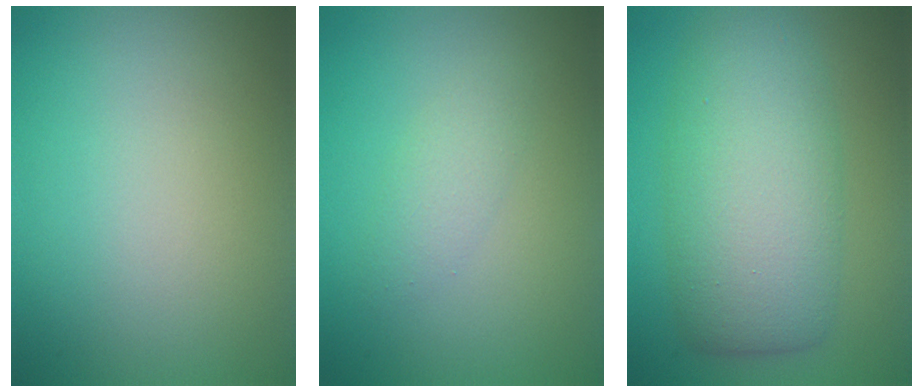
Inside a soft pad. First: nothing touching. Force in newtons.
{"total": 1.7, "press": 1.7, "slide": 0.1}
{"total": 8.3, "press": 8.3, "slide": 0.4}